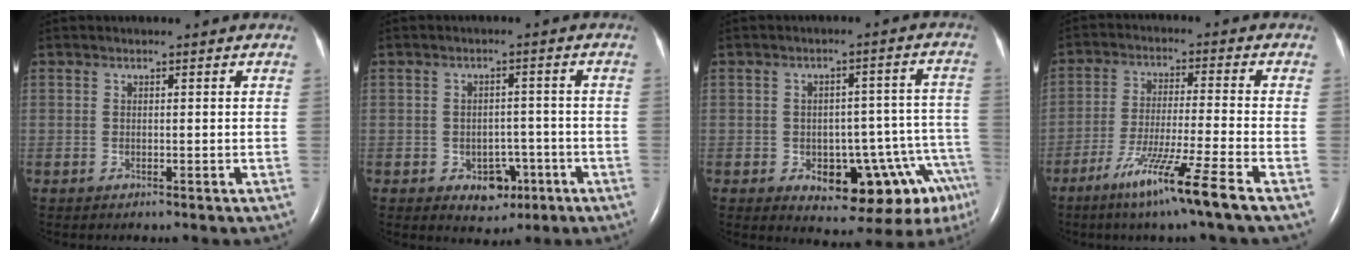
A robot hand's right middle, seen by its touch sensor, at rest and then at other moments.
{"total": 5.1, "force": [-2.3, 3.6, 2.9], "torque": [-0.036, 0.010, -0.024]}
{"total": 13.9, "force": [-6.9, 4.9, 11.1], "torque": [-0.087, 0.034, -0.077]}
{"total": 10.6, "force": [-6.6, -1.8, 8.1], "torque": [-0.152, -0.039, -0.124]}